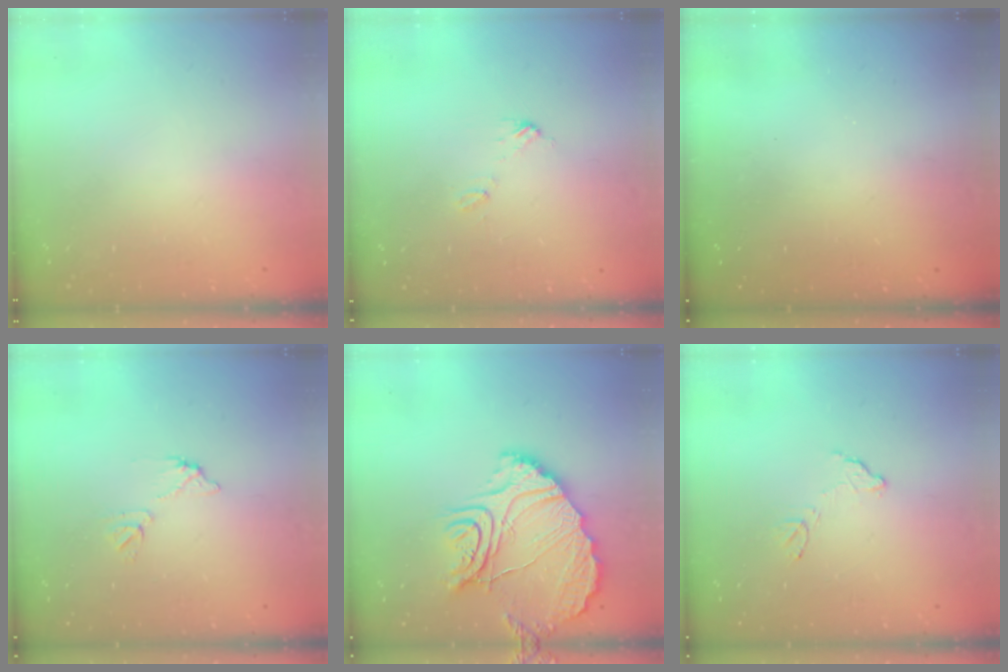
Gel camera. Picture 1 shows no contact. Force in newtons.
{"total": 4.6, "press": 4.6, "slide": 0.4}
{"total": 3.2, "press": 3.2, "slide": 0.3}
{"total": 6.1, "press": 6.1, "slide": 0.4}
{"total": 19.6, "press": 19.5, "slide": 2.0}
{"total": 8.8, "press": 8.8, "slide": 0.5}